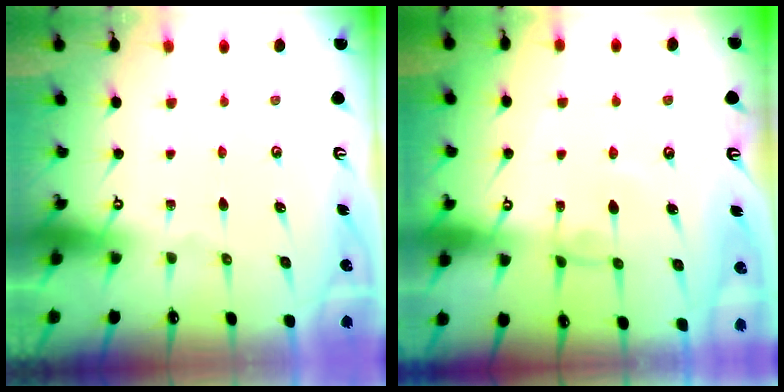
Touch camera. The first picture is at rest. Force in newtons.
{"total": 1.9, "press": 1.9, "slide": 0.2}